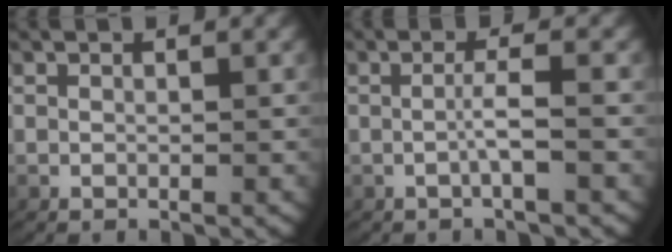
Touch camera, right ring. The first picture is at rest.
{"total": 1.8, "force": [-0.5, -0.3, 1.7], "torque": [-0.032, 0.001, -0.013]}